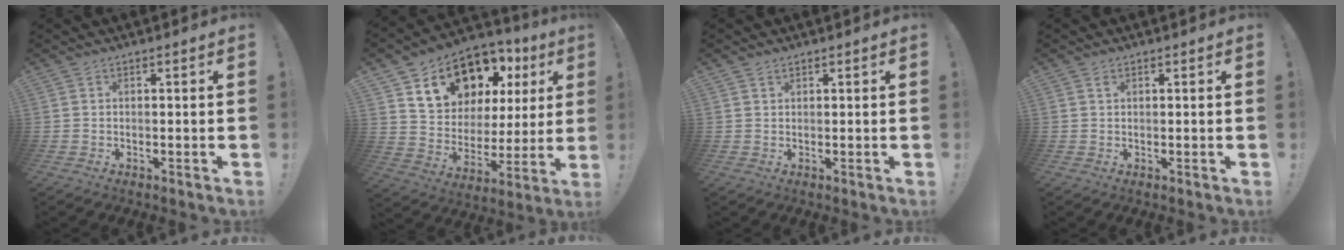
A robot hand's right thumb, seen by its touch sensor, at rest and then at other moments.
{"total": 16.0, "force": [10.6, 10.4, 6.0], "torque": [-0.100, -0.073, 0.214]}
{"total": 1.1, "force": [1.0, 0.5, 0.3], "torque": [-0.001, -0.002, 0.018]}
{"total": 0.8, "force": [0.5, 0.2, 0.5], "torque": [-0.006, -0.002, 0.009]}